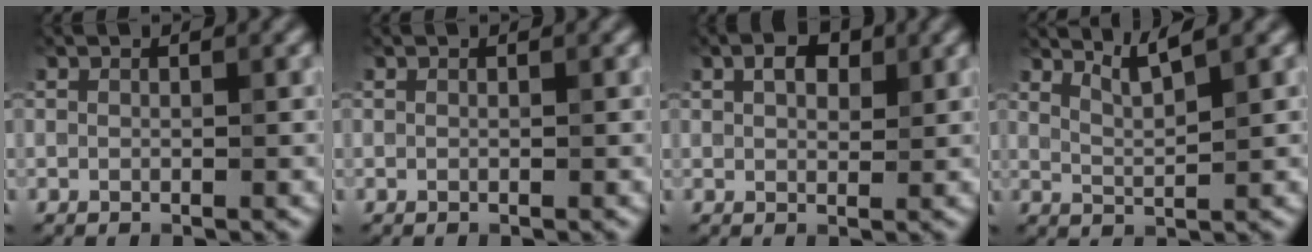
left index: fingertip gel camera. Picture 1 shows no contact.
{"total": 0.0}
{"total": 2.4, "force": [1.0, 1.4, 1.7], "torque": [-0.030, 0.005, 0.018]}
{"total": 2.8, "force": [2.3, 0.4, 1.6], "torque": [-0.021, 0.002, 0.046]}